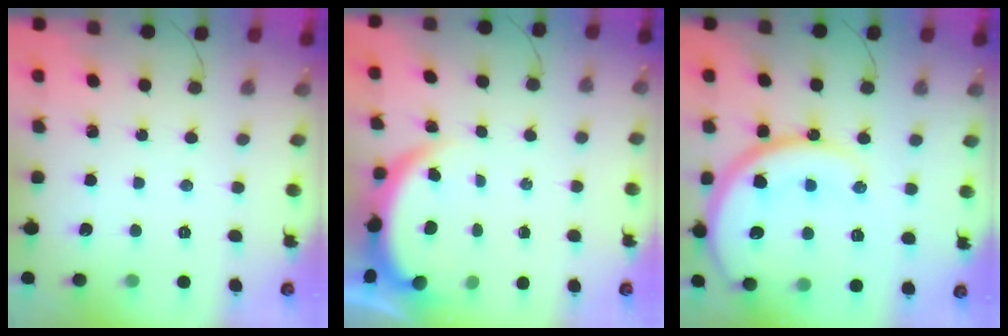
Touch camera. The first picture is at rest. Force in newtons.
{"total": 3.8, "press": 3.8, "slide": 0.1}
{"total": 21.0, "press": 20.9, "slide": 2.2}